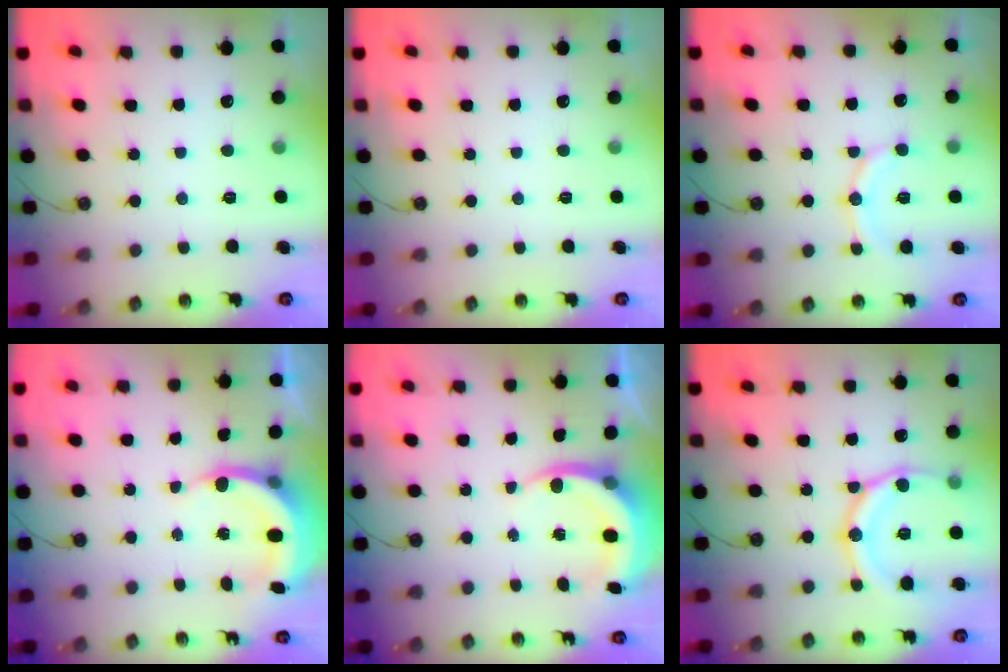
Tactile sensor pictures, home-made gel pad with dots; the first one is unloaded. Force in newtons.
{"total": 0.0}
{"total": 11.4, "press": 11.1, "slide": 2.7}
{"total": 6.1, "press": 6.1, "slide": 1.0}
{"total": 5.3, "press": 5.3, "slide": 0.5}
{"total": 15.9, "press": 15.9, "slide": 1.5}